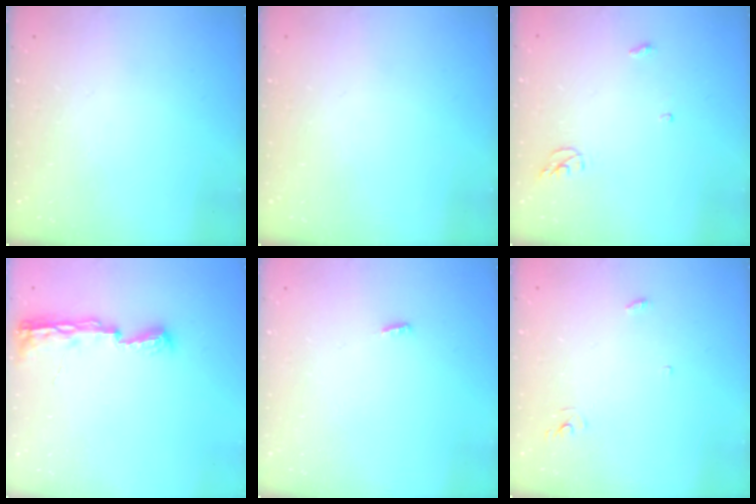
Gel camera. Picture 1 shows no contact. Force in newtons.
{"total": 0.0}
{"total": 3.8, "press": 3.8, "slide": 0.4}
{"total": 8.1, "press": 8.0, "slide": 0.9}
{"total": 3.0, "press": 2.9, "slide": 0.8}
{"total": 2.9, "press": 2.9, "slide": 0.2}